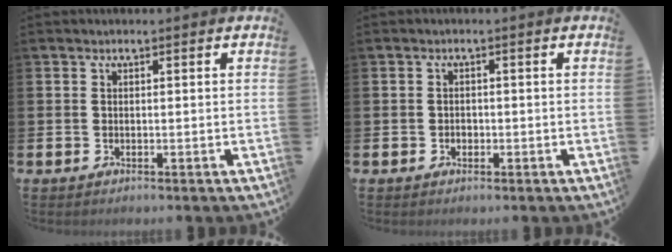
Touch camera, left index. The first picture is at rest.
{"total": 1.0, "force": [-0.3, 0.8, 0.4], "torque": [-0.006, 0.004, -0.008]}